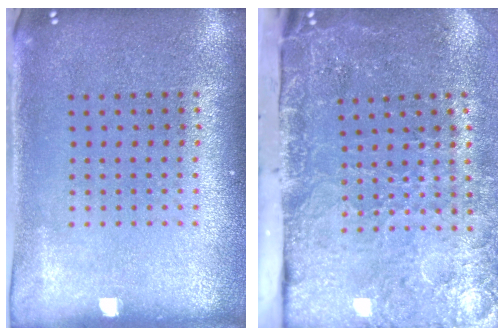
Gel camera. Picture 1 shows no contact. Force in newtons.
{"total": 4.8, "press": 3.6, "slide": 3.2}